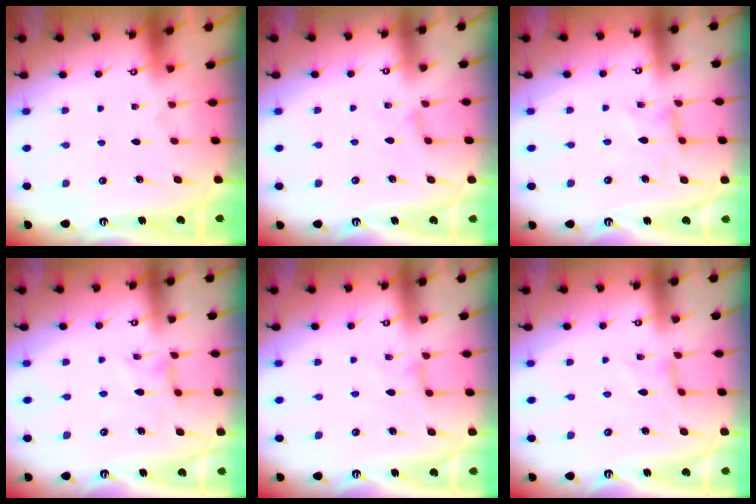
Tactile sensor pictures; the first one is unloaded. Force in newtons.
{"total": 1.4, "press": 1.4, "slide": 0.4}
{"total": 0.9, "press": 0.9, "slide": 0.3}
{"total": 0.0}
{"total": 1.3, "press": 1.3, "slide": 0.4}
{"total": 0.0}